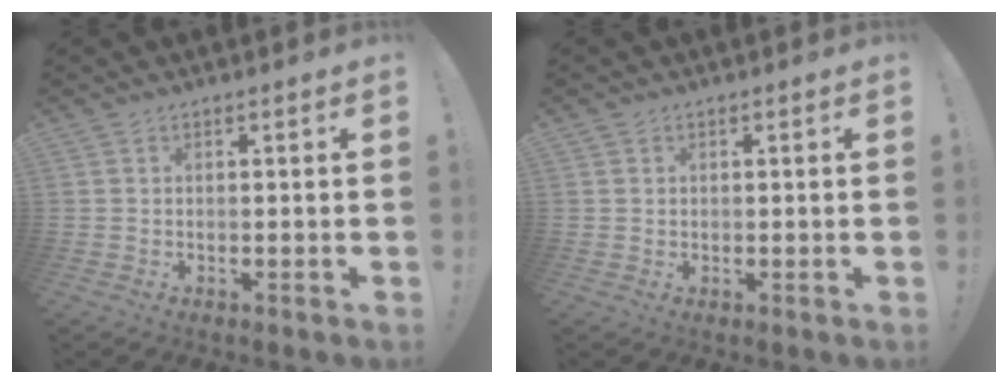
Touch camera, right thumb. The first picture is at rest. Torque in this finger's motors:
{"motor_torque": [-0.13, -0.19, -0.05, -0.10, -0.05]}